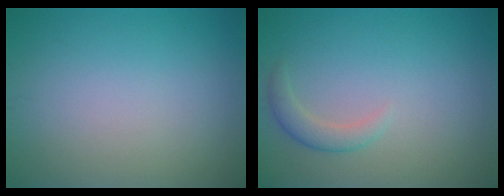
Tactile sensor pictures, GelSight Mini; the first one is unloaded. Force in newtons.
{"total": 1.8, "press": 1.7, "slide": 0.2}